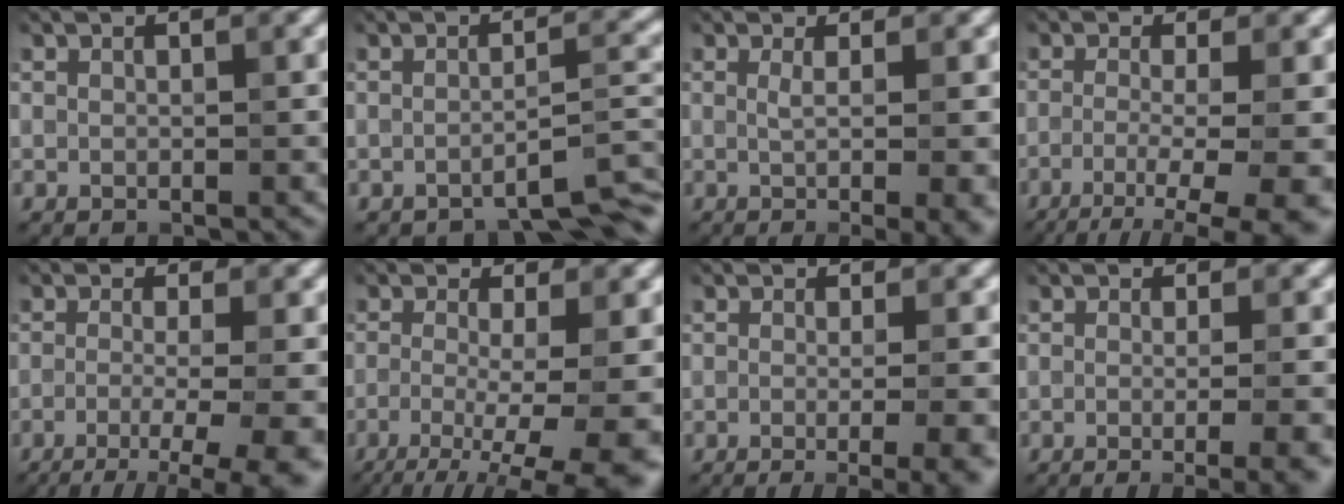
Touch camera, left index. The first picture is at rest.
{"total": 4.5, "force": [-3.3, 0.9, 2.9], "torque": [-0.039, 0.000, -0.048]}
{"total": 4.8, "force": [-0.1, 1.4, 4.6], "torque": [-0.055, -0.004, -0.002]}
{"total": 7.8, "force": [-3.8, 2.2, 6.5], "torque": [-0.079, -0.013, -0.052]}
{"total": 7.8, "force": [-3.7, 2.5, 6.5], "torque": [-0.074, -0.013, -0.047]}
{"total": 10.0, "force": [-3.9, 3.3, 8.6], "torque": [-0.129, -0.023, -0.054]}
{"total": 8.4, "force": [-2.7, 3.4, 7.2], "torque": [-0.044, 0.003, -0.027]}
{"total": 7.6, "force": [-2.4, 3.0, 6.6], "torque": [-0.040, 0.000, -0.025]}